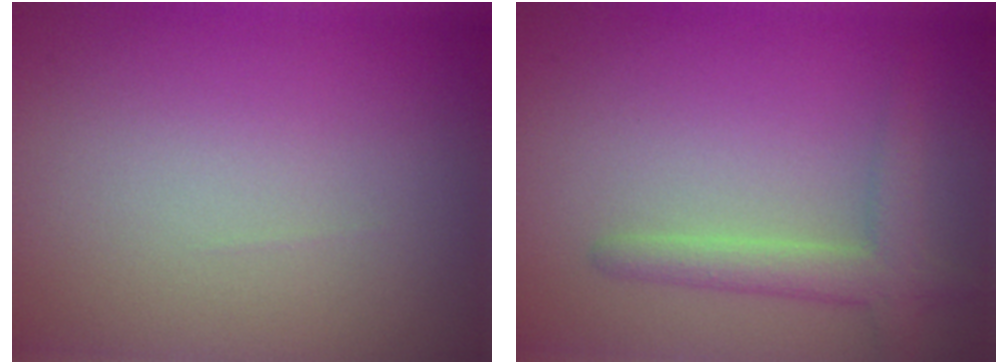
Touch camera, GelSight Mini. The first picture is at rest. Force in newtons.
{"total": 2.9, "press": 2.9, "slide": 0.2}